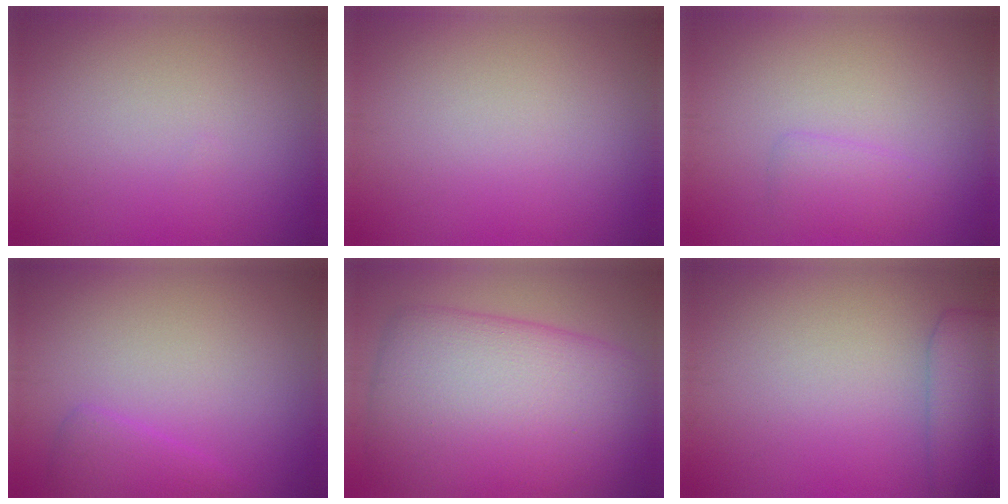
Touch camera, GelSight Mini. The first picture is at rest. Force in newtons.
{"total": 0.0}
{"total": 1.8, "press": 1.8, "slide": 0.0}
{"total": 2.2, "press": 2.1, "slide": 0.2}
{"total": 12.9, "press": 12.9, "slide": 0.4}
{"total": 4.2, "press": 4.2, "slide": 0.3}